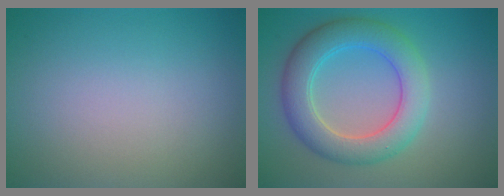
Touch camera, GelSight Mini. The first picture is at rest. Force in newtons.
{"total": 5.8, "press": 5.8, "slide": 0.1}